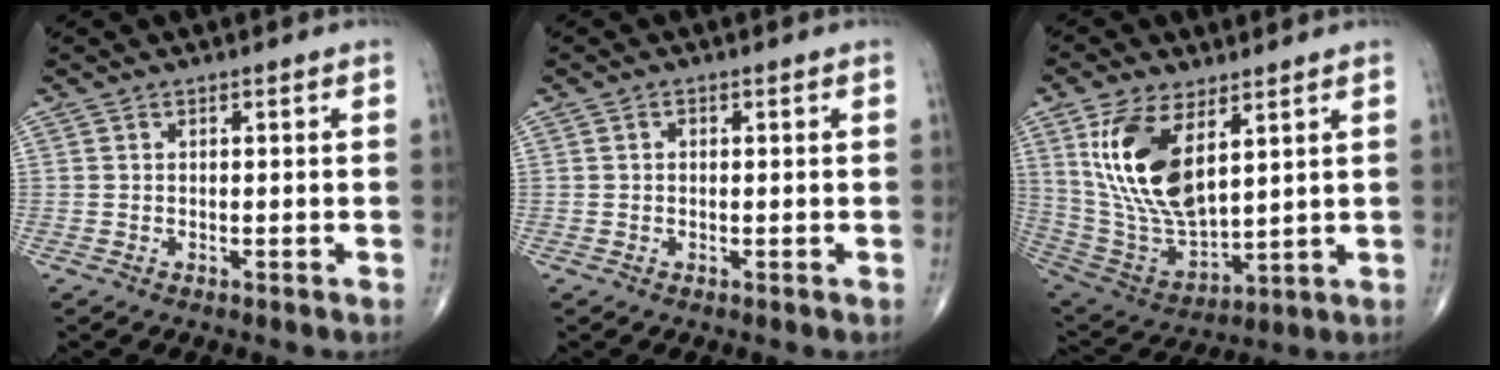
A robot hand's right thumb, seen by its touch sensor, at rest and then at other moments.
{"total": 0.6, "force": [0.1, 0.5, 0.4], "torque": [-0.004, 0.001, 0.000]}
{"total": 17.5, "force": [6.6, 8.4, 13.9], "torque": [-0.260, -0.028, 0.143]}